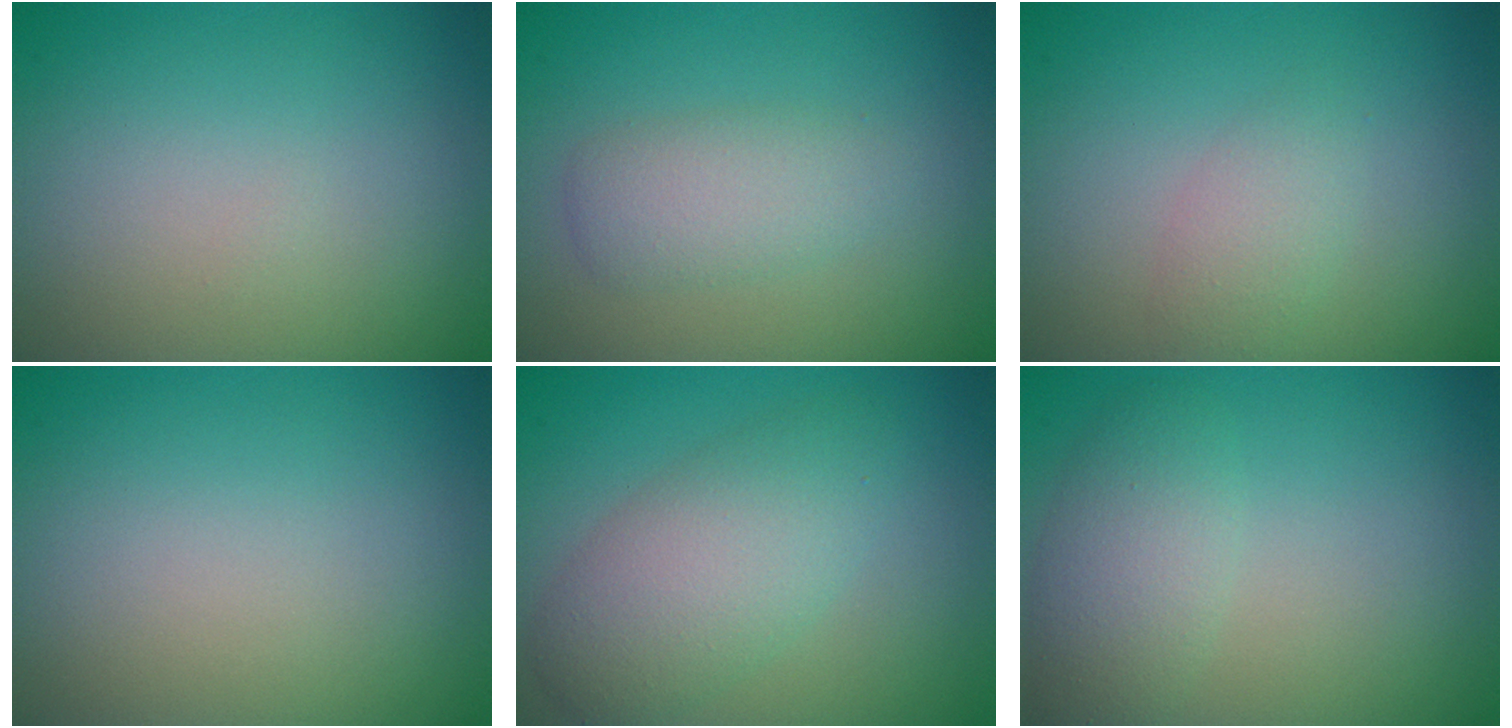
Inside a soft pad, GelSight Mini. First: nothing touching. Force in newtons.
{"total": 2.6, "press": 2.6, "slide": 0.1}
{"total": 1.9, "press": 1.9, "slide": 0.1}
{"total": 0.0}
{"total": 4.8, "press": 4.8, "slide": 0.1}
{"total": 2.6, "press": 2.6, "slide": 0.2}